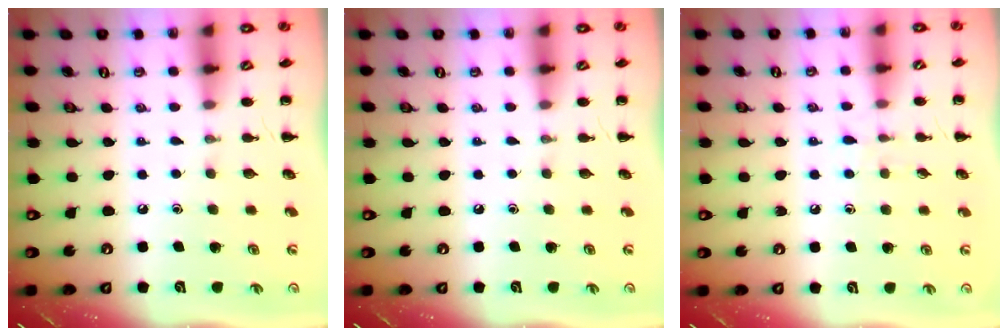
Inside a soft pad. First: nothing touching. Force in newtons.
{"total": 0.0}
{"total": 5.5, "press": 5.1, "slide": 2.2}